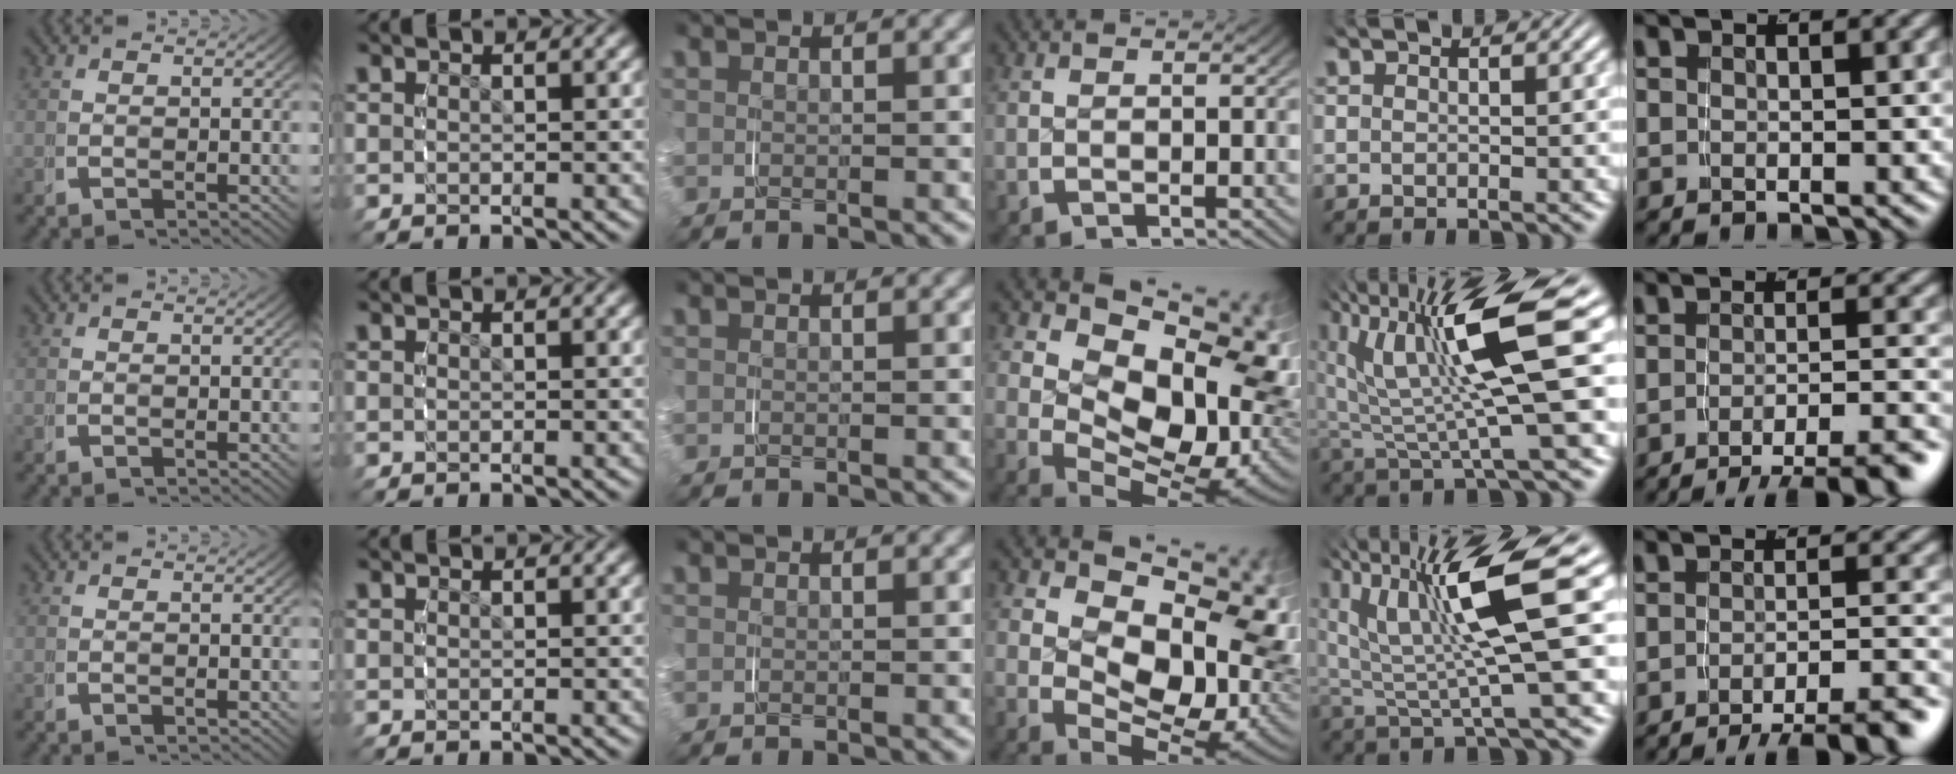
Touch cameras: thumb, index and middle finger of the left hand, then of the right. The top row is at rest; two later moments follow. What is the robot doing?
{"motion": "grasp_and_lifting", "object": "phone"}